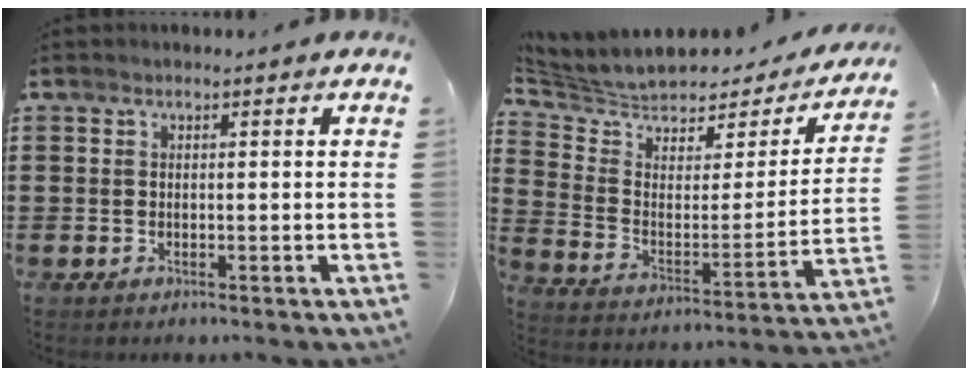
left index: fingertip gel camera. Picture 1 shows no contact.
{"total": 5.3, "force": [4.7, 2.3, 1.0], "torque": [-0.055, -0.038, 0.079]}